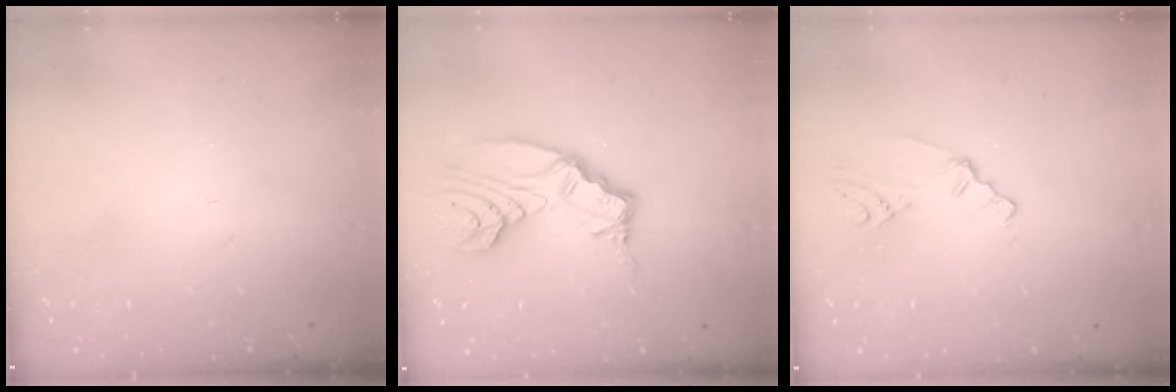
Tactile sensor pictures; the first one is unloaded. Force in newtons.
{"total": 11.1, "press": 11.0, "slide": 1.3}
{"total": 1.6, "press": 1.5, "slide": 0.6}